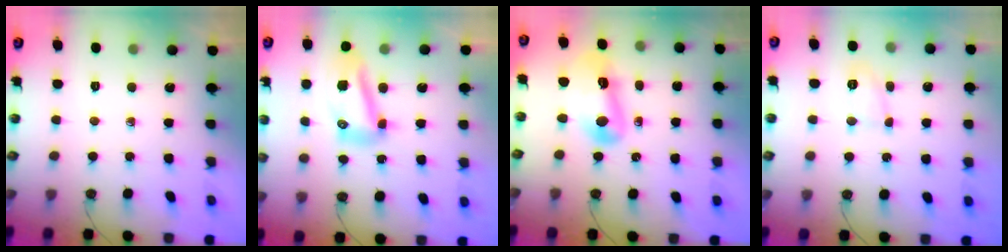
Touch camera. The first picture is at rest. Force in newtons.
{"total": 10.4, "press": 10.3, "slide": 1.1}
{"total": 13.8, "press": 13.7, "slide": 1.5}
{"total": 6.6, "press": 6.6, "slide": 0.5}